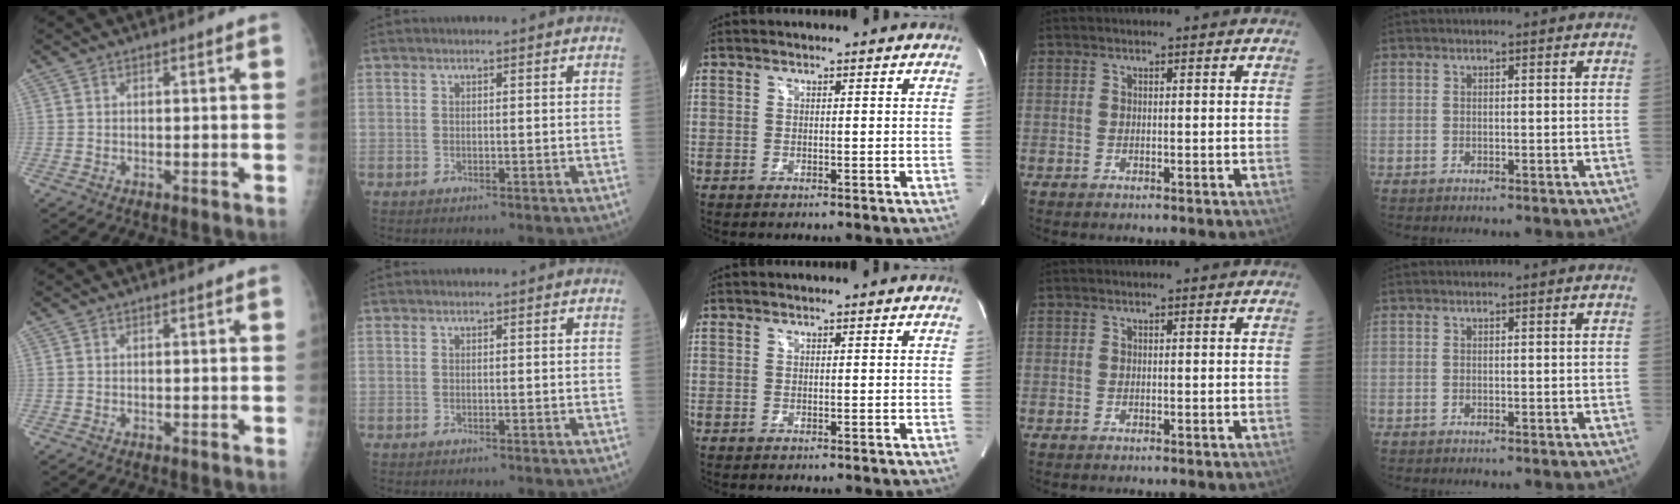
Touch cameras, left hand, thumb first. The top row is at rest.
{}